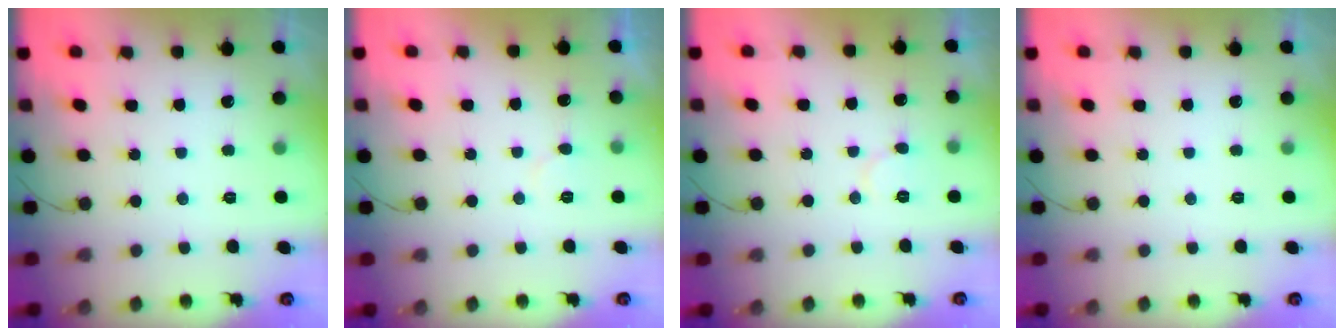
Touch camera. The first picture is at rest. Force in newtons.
{"total": 3.9, "press": 3.9, "slide": 0.4}
{"total": 5.3, "press": 5.3, "slide": 0.6}
{"total": 0.0}